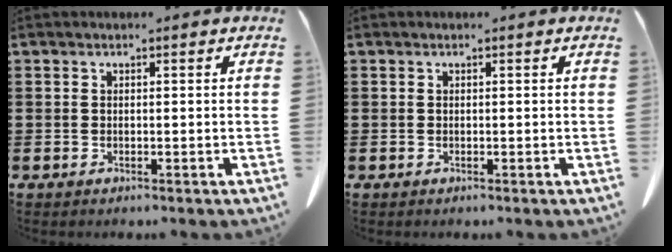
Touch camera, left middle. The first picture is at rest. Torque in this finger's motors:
{"motor_torque": [-0.08, 0.09, 0.00, 0.00]}